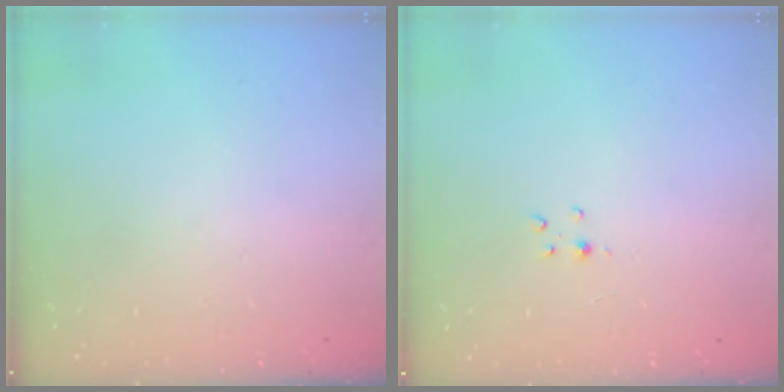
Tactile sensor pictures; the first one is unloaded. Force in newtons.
{"total": 2.5, "press": 2.5, "slide": 0.3}